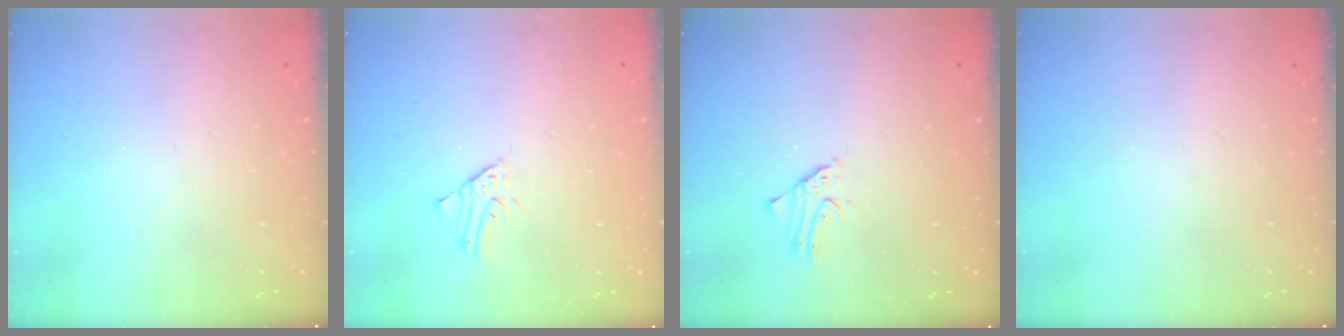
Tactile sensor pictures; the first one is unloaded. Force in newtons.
{"total": 1.6, "press": 1.6, "slide": 0.1}
{"total": 1.6, "press": 1.6, "slide": 0.1}
{"total": 0.0}